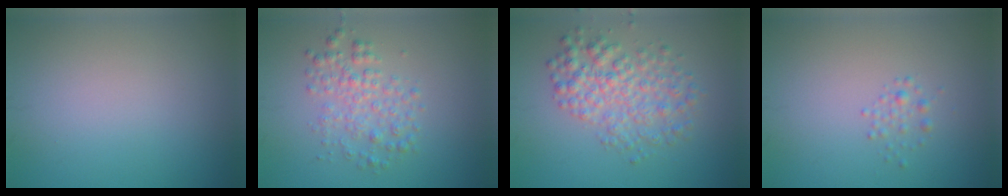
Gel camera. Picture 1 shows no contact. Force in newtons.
{"total": 3.1, "press": 3.1, "slide": 0.0}
{"total": 4.8, "press": 4.8, "slide": 0.1}
{"total": 1.0, "press": 1.0, "slide": 0.0}